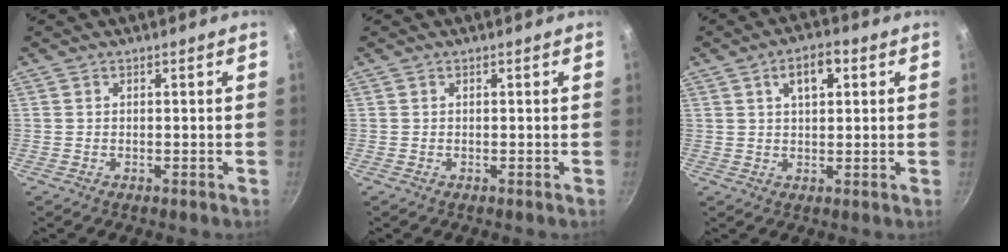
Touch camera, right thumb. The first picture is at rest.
{"total": 0.0}
{"total": 6.3, "force": [2.3, 3.3, 4.8], "torque": [-0.057, 0.007, 0.036]}